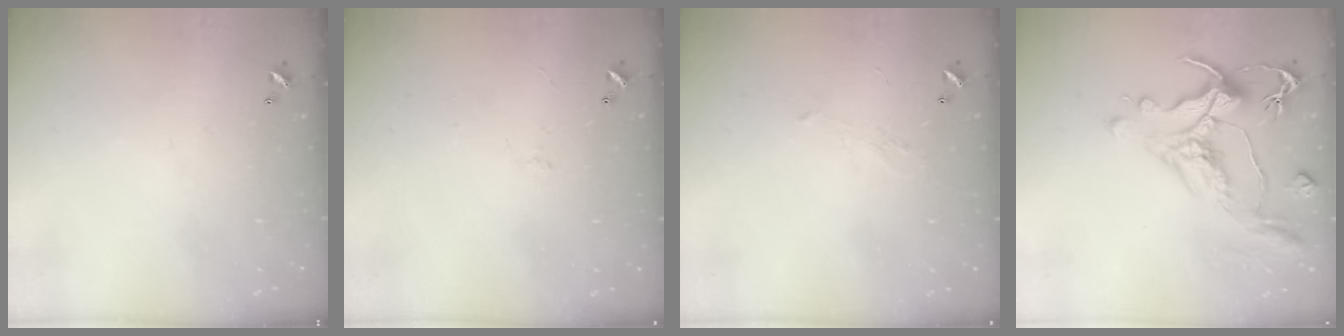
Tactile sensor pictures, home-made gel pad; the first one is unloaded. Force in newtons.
{"total": 0.5, "press": 0.1, "slide": 0.5}
{"total": 1.3, "press": 1.1, "slide": 0.7}
{"total": 2.2, "press": 1.7, "slide": 1.4}